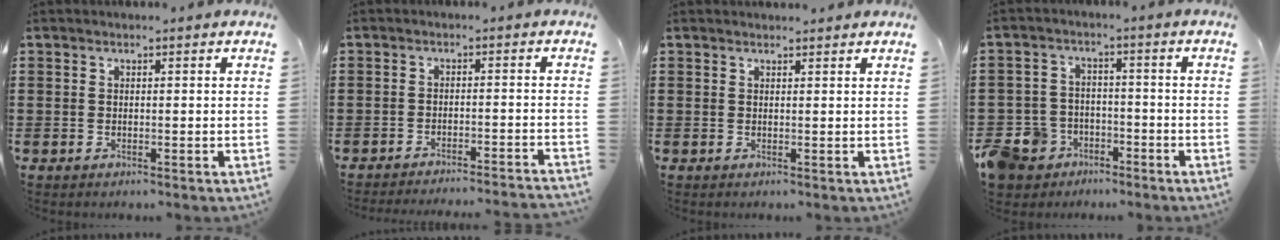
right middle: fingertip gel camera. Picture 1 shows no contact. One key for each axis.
{"total": 2.8, "fx": -2.7, "fy": -0.4, "fz": 0.4, "tx": -0.007, "ty": 0.001, "tz": -0.057}
{"total": 0.9, "fx": 0.9, "fy": -0.1, "fz": 0.0, "tx": -0.002, "ty": 0.000, "tz": 0.017}
{"total": 8.1, "fx": -6.8, "fy": 4.2, "fz": 0.9, "tx": -0.051, "ty": 0.023, "tz": -0.141}